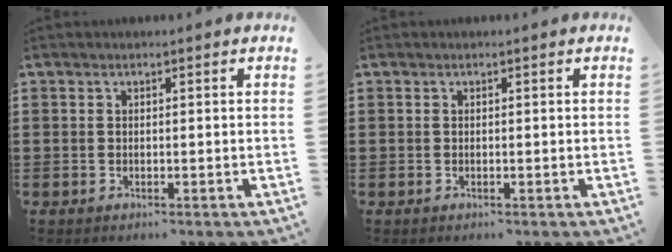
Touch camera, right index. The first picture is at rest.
{"total": 0.0}